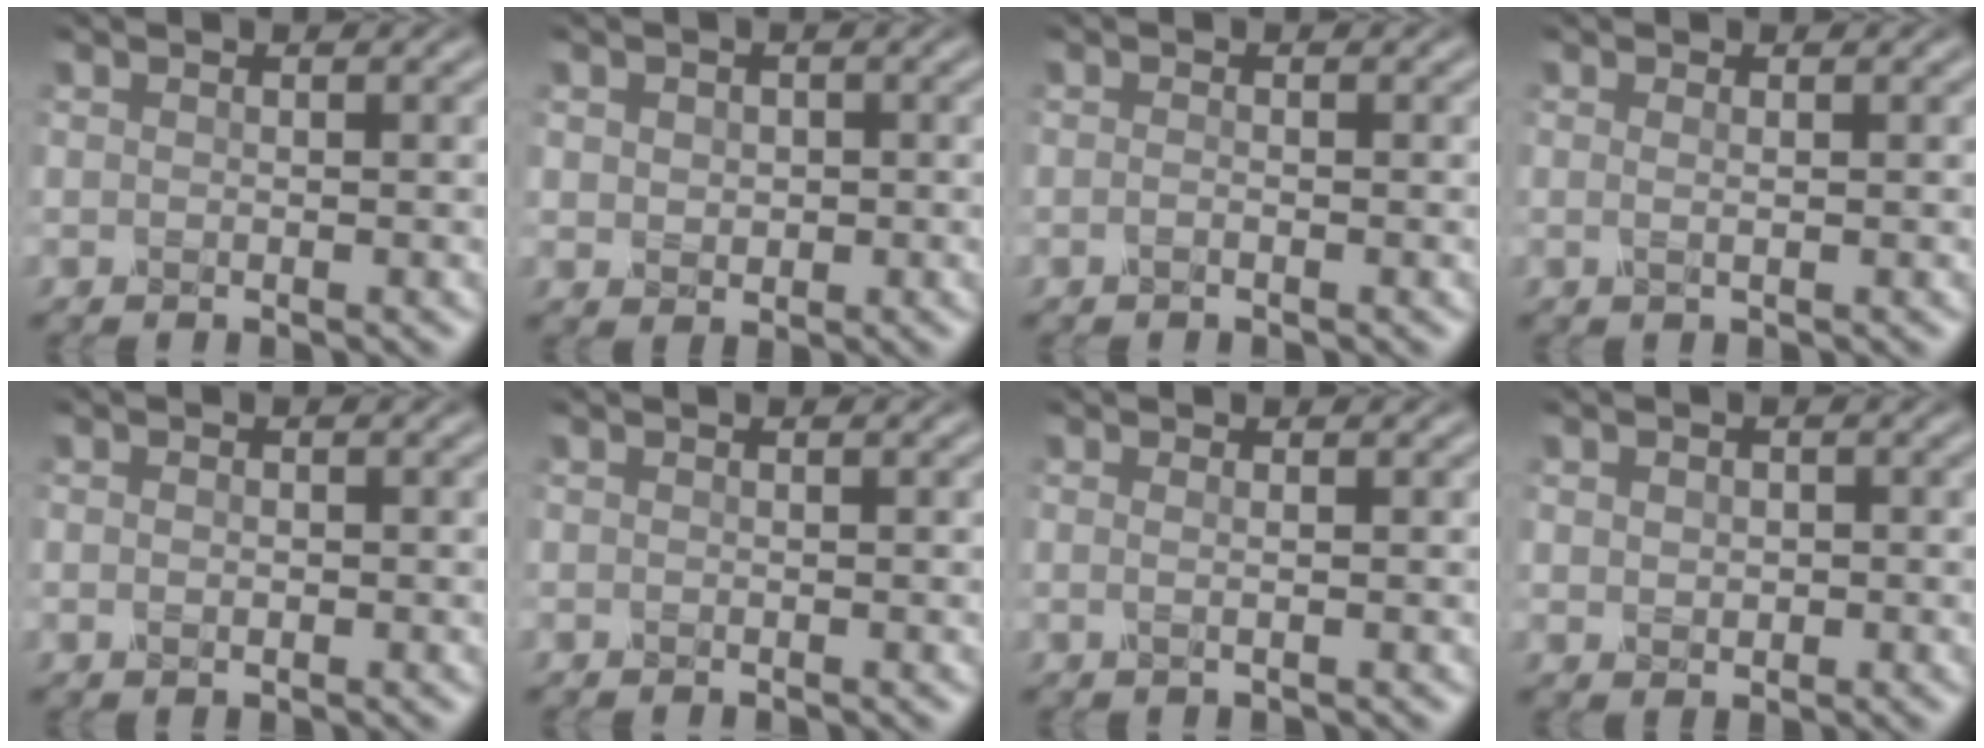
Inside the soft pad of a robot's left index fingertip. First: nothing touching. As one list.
[{"total": 1.7, "force": [0.3, 1.5, 0.8], "torque": [-0.013, -0.001, 0.005]}, {"total": 0.6, "force": [-0.3, 0.2, 0.5], "torque": [-0.011, -0.002, -0.007]}, {"total": 0.9, "force": [0.2, 0.3, 0.8], "torque": [-0.012, 0.000, 0.000]}, {"total": 0.9, "force": [0.0, 0.6, 0.7], "torque": [-0.013, 0.000, 0.000]}, {"total": 0.0}, {"total": 1.0, "force": [0.2, 0.4, 1.0], "torque": [-0.015, -0.002, -0.003]}, {"total": 1.4, "force": [0.2, 1.1, 0.8], "torque": [-0.013, -0.002, 0.005]}]